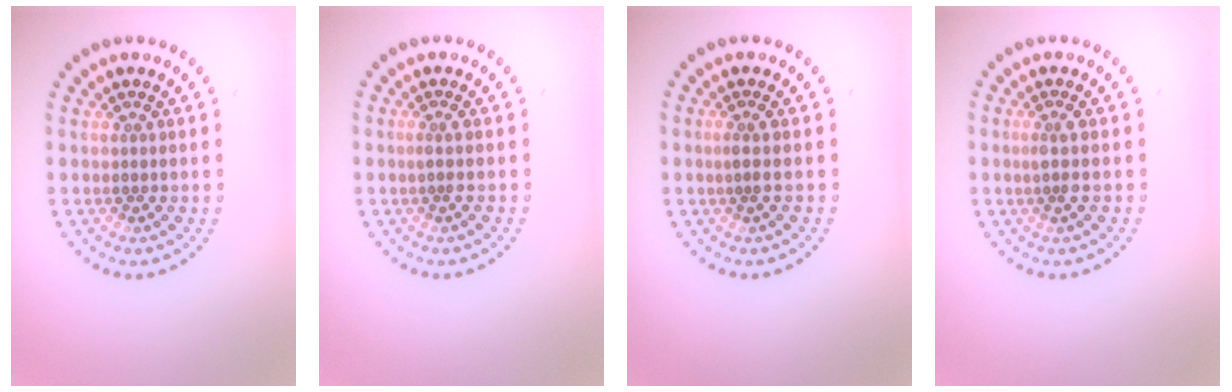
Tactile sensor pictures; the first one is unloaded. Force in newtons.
{"total": 0.7, "press": 0.3, "slide": 0.6}
{"total": 1.0, "press": 0.7, "slide": 0.7}
{"total": 1.5, "press": 1.0, "slide": 1.0}